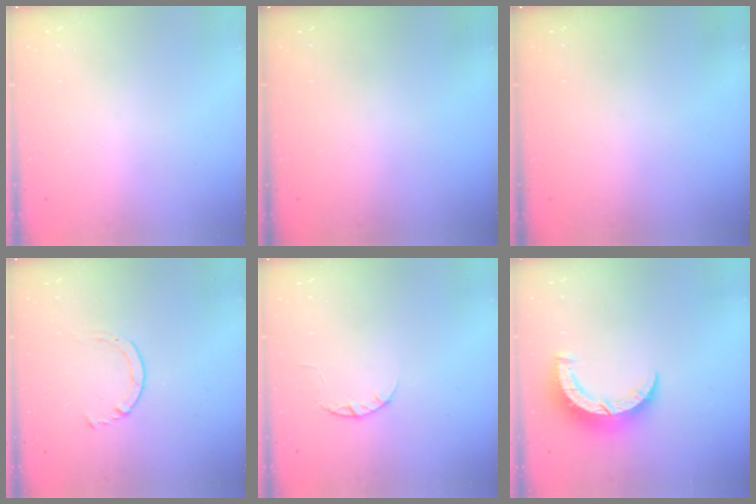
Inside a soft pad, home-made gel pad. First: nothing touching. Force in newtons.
{"total": 0.0}
{"total": 0.0}
{"total": 2.0, "press": 1.9, "slide": 0.3}
{"total": 2.4, "press": 2.3, "slide": 0.4}
{"total": 8.0, "press": 8.0, "slide": 0.4}